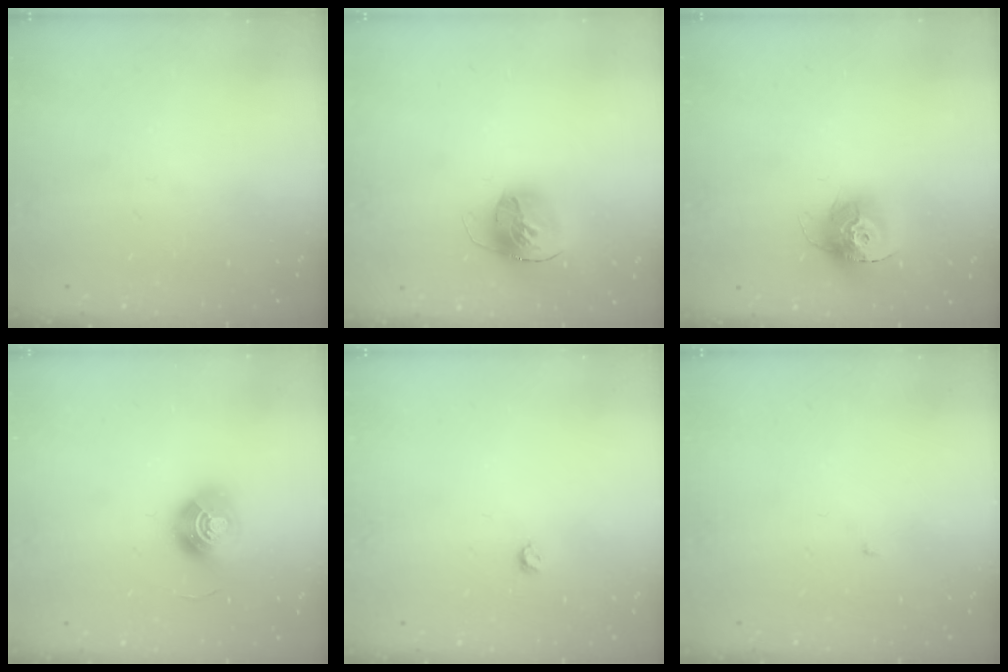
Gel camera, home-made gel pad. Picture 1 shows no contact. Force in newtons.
{"total": 15.4, "press": 15.3, "slide": 1.7}
{"total": 13.4, "press": 13.3, "slide": 1.2}
{"total": 10.4, "press": 10.4, "slide": 0.3}
{"total": 3.2, "press": 3.2, "slide": 0.5}
{"total": 1.8, "press": 1.8, "slide": 0.2}